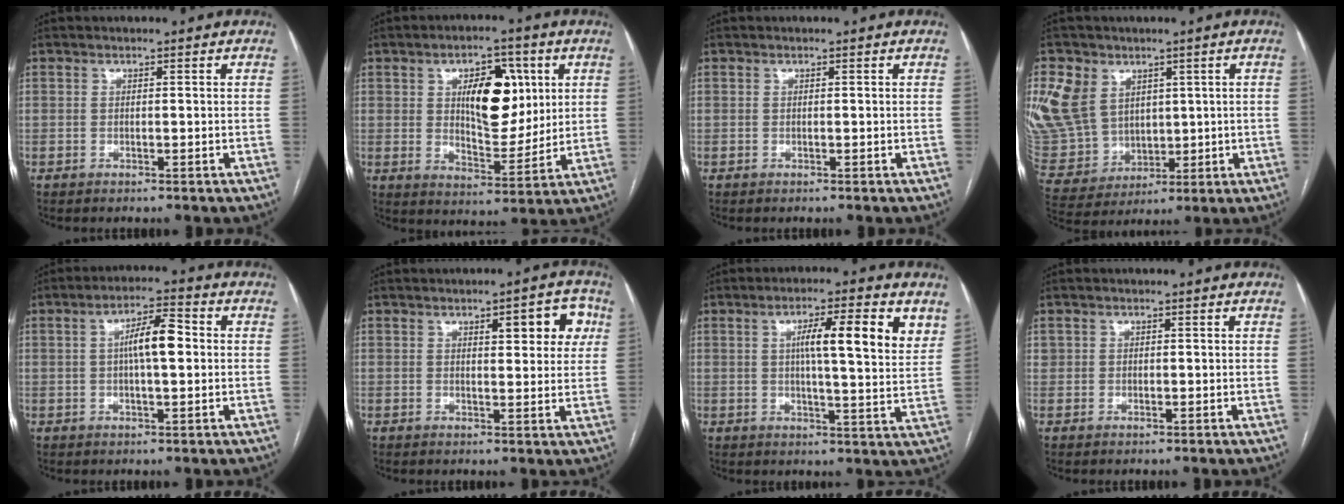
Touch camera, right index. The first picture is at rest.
{"total": 11.1, "force": [3.2, 5.1, 9.3], "torque": [-0.146, 0.007, 0.058]}
{"total": 0.0}
{"total": 15.7, "force": [5.9, 12.6, 7.2], "torque": [-0.193, 0.025, 0.140]}
{"total": 6.6, "force": [0.6, 1.5, 6.4], "torque": [-0.117, 0.016, 0.008]}
{"total": 7.1, "force": [2.5, 2.3, 6.3], "torque": [-0.070, 0.014, 0.027]}
{"total": 10.6, "force": [4.1, 1.2, 9.7], "torque": [-0.142, 0.009, 0.052]}
{"total": 1.0, "force": [0.3, 0.9, 0.2], "torque": [0.002, 0.009, 0.007]}